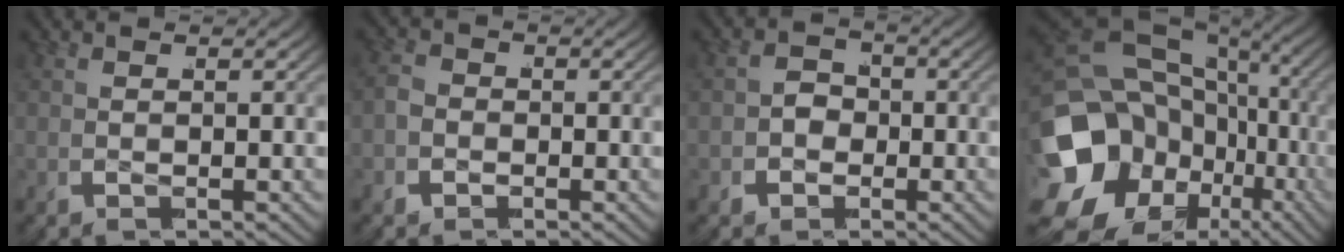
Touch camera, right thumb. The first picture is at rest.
{"total": 3.1, "force": [-0.4, 2.9, 1.3], "torque": [-0.029, 0.001, -0.014]}
{"total": 4.1, "force": [-0.6, 3.5, 2.1], "torque": [-0.031, 0.000, -0.017]}
{"total": 18.6, "force": [-3.3, 14.1, 11.7], "torque": [-0.238, -0.047, -0.047]}